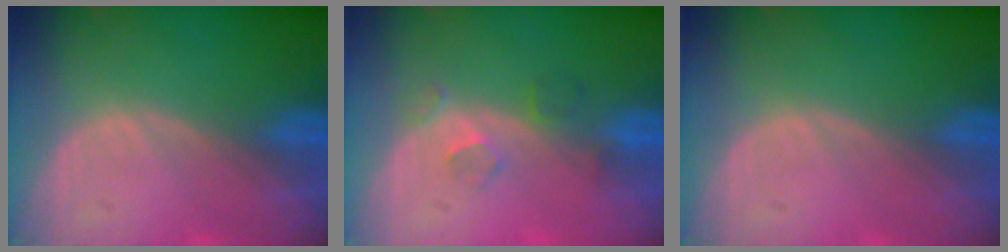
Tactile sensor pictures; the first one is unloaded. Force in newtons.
{"total": 3.3, "press": 2.8, "slide": 1.7}
{"total": 0.0}